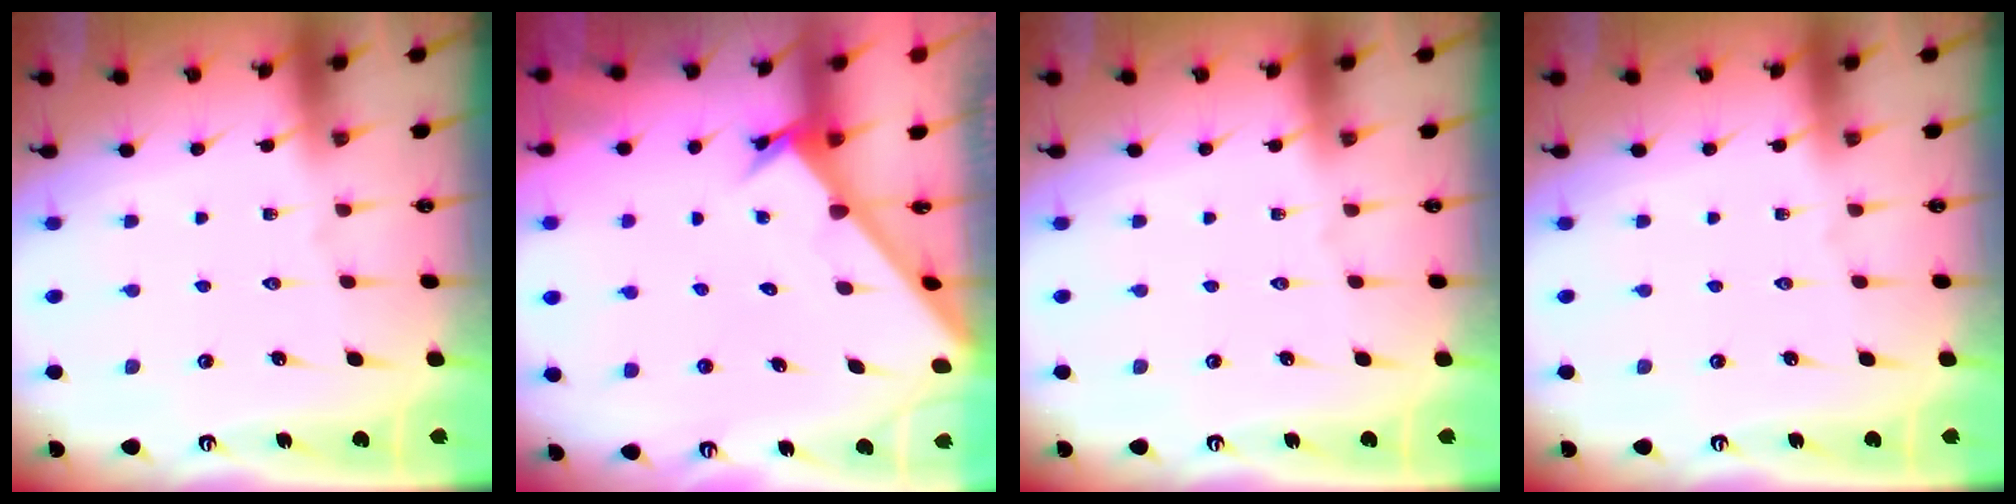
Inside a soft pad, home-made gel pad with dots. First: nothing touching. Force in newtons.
{"total": 2.6, "press": 2.6, "slide": 0.2}
{"total": 0.0}
{"total": 0.0}